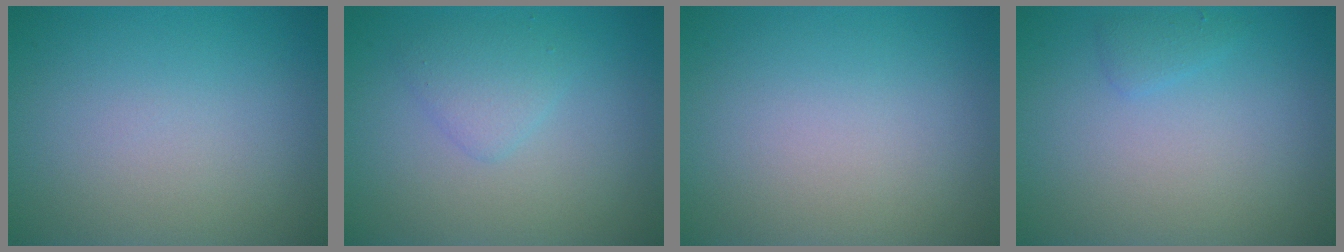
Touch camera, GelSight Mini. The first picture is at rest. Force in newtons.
{"total": 1.8, "press": 1.8, "slide": 0.1}
{"total": 0.0}
{"total": 0.9, "press": 0.9, "slide": 0.1}